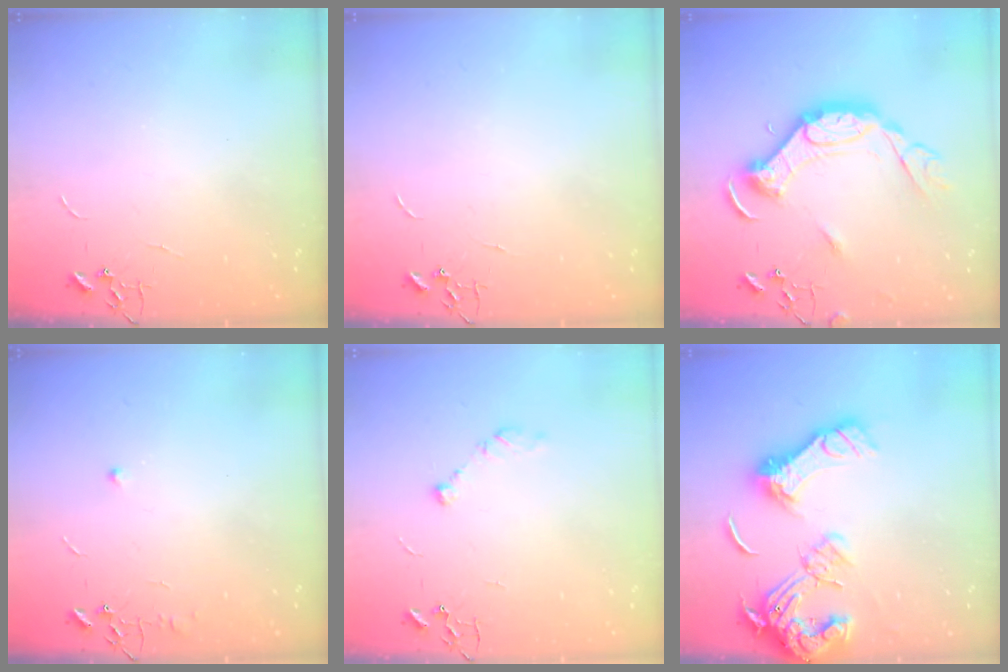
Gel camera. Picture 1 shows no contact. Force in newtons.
{"total": 0.0}
{"total": 18.3, "press": 18.3, "slide": 1.4}
{"total": 5.8, "press": 5.8, "slide": 0.7}
{"total": 7.5, "press": 7.4, "slide": 0.8}
{"total": 18.5, "press": 18.4, "slide": 1.8}